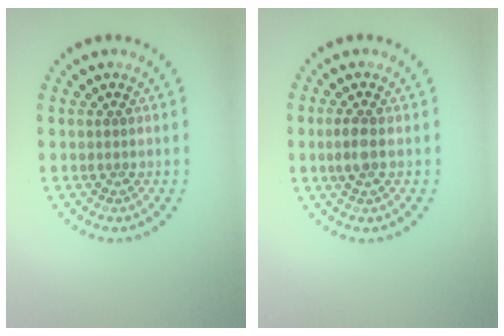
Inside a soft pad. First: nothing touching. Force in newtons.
{"total": 1.7, "press": 1.7, "slide": 0.3}